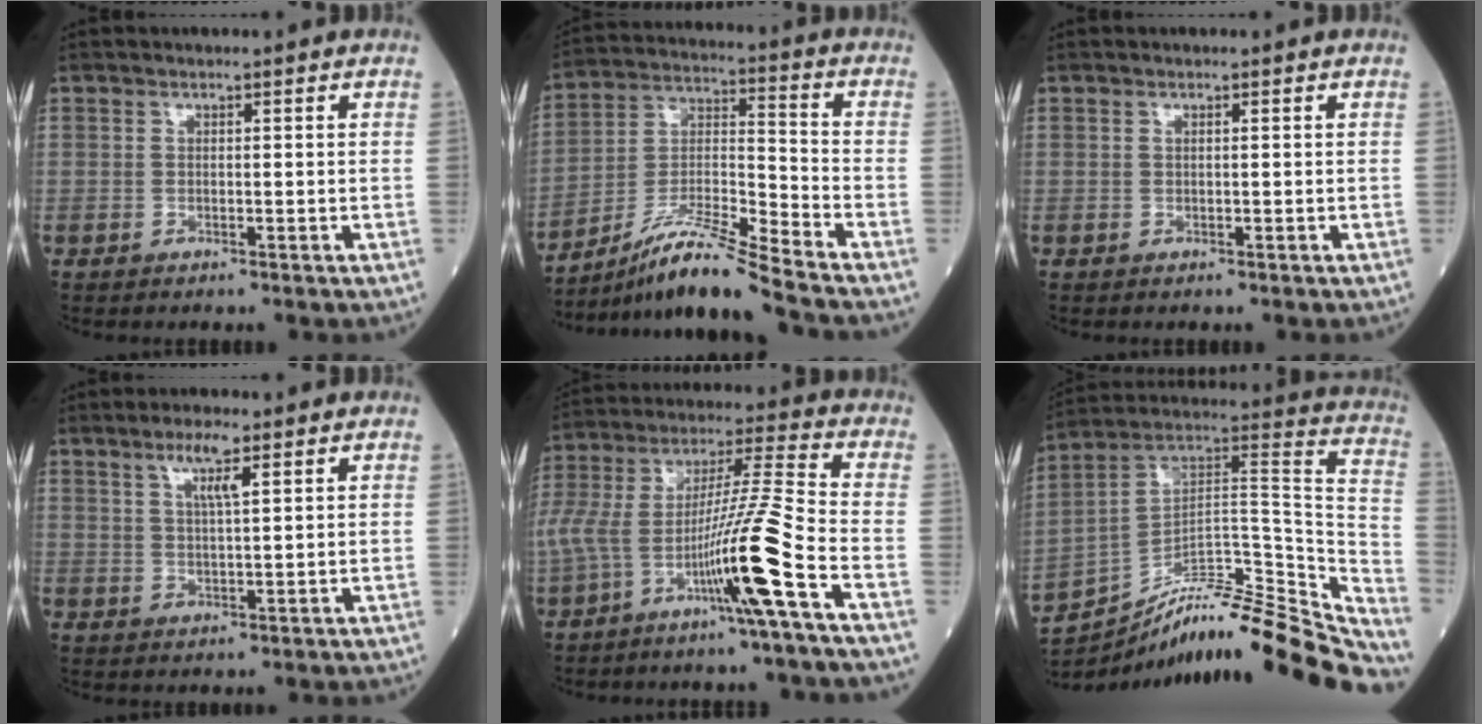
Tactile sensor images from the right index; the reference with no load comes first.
{"total": 13.3, "force": [-11.6, -2.0, 6.2], "torque": [-0.122, -0.004, -0.212]}
{"total": 0.0}
{"total": 4.4, "force": [2.4, 0.4, 3.6], "torque": [-0.071, 0.002, 0.044]}
{"total": 15.9, "force": [-7.5, -1.4, 13.9], "torque": [-0.285, 0.008, -0.141]}
{"total": 28.5, "force": [-25.3, 2.6, 12.9], "torque": [-0.136, 0.032, -0.376]}